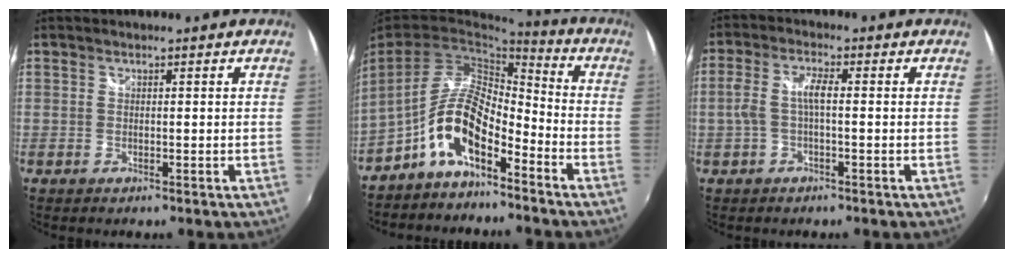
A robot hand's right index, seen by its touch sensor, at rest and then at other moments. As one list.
[{"total": 10.6, "force": [-6.2, 4.1, 7.6], "torque": [-0.160, 0.007, -0.118]}, {"total": 4.6, "force": [-0.6, 1.0, 4.4], "torque": [-0.093, 0.007, -0.009]}]